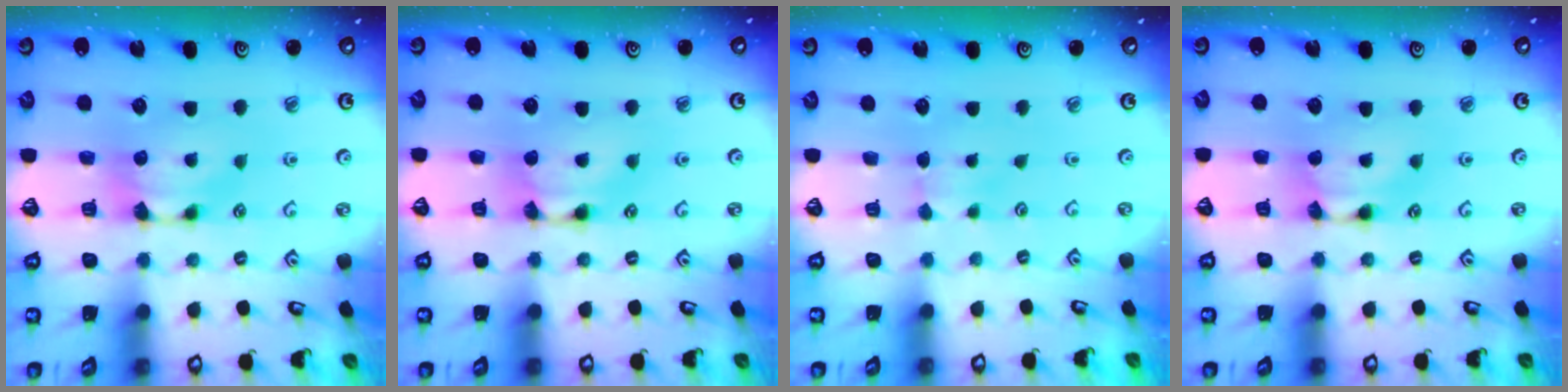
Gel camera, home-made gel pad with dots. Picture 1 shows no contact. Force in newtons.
{"total": 1.7, "press": 1.7, "slide": 0.2}
{"total": 2.4, "press": 2.3, "slide": 0.5}
{"total": 1.8, "press": 1.8, "slide": 0.1}